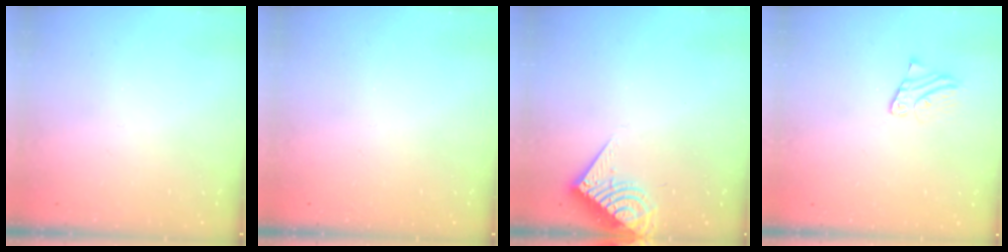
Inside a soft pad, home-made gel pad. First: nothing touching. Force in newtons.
{"total": 0.0}
{"total": 8.1, "press": 8.1, "slide": 0.7}
{"total": 3.2, "press": 3.2, "slide": 0.2}